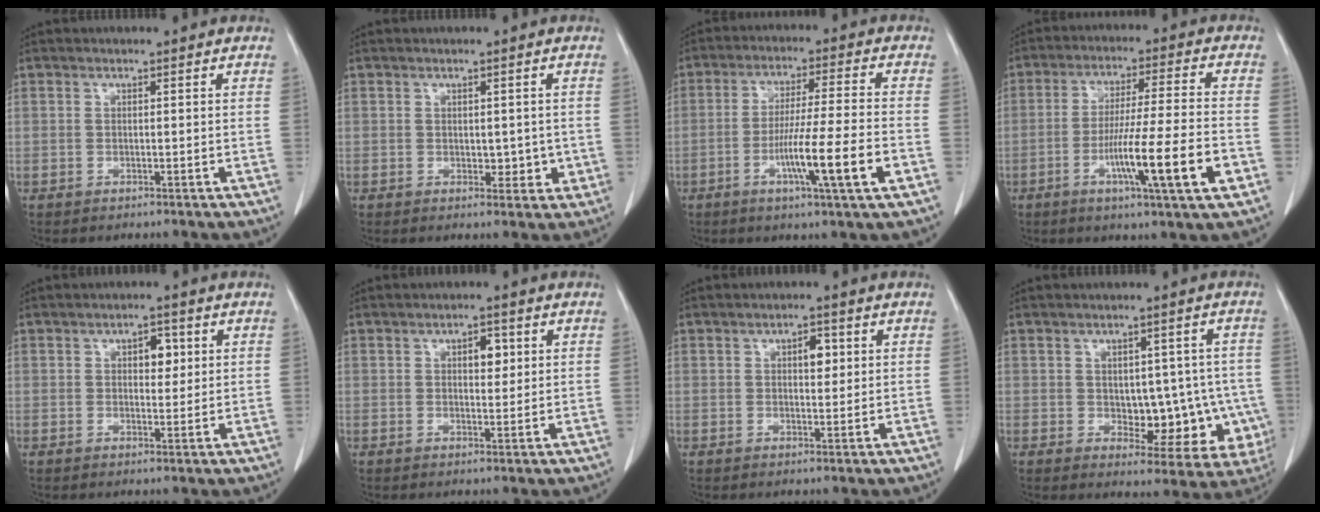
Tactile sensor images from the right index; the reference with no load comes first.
{"total": 2.9, "force": [-0.2, 1.9, 2.2], "torque": [-0.020, -0.002, 0.004]}
{"total": 11.6, "force": [-4.1, -0.7, 10.8], "torque": [-0.190, -0.015, -0.073]}
{"total": 13.6, "force": [-4.9, -0.4, 12.7], "torque": [-0.219, -0.015, -0.083]}
{"total": 3.2, "force": [1.0, 1.7, 2.5], "torque": [-0.034, 0.005, 0.015]}
{"total": 3.0, "force": [1.0, 1.5, 2.4], "torque": [-0.034, 0.001, 0.014]}
{"total": 2.8, "force": [0.8, 1.4, 2.3], "torque": [-0.034, 0.002, 0.012]}
{"total": 10.6, "force": [-1.5, 6.2, 8.5], "torque": [-0.085, 0.015, -0.003]}